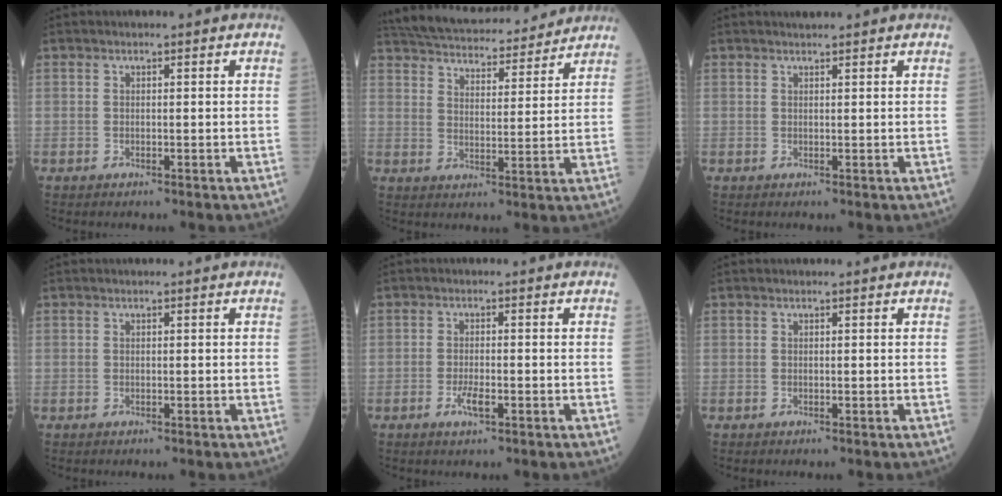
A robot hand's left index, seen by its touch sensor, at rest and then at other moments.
{"total": 20.2, "force": [18.6, 4.1, 6.6], "torque": [-0.119, 0.032, 0.269]}
{"total": 1.1, "force": [1.1, -0.1, 0.3], "torque": [-0.008, 0.006, 0.021]}
{"total": 0.0}
{"total": 2.6, "force": [-1.2, 0.6, 2.2], "torque": [-0.049, -0.002, -0.021]}
{"total": 0.0}